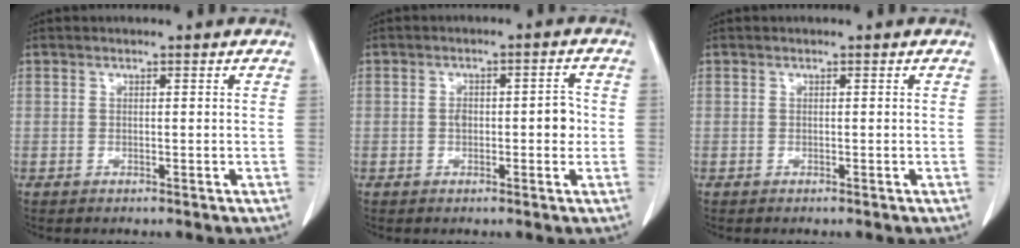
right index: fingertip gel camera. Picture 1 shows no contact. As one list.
[{"total": 4.3, "force": [-0.3, 2.0, 3.8], "torque": [-0.053, 0.013, -0.003]}, {"total": 0.0}]